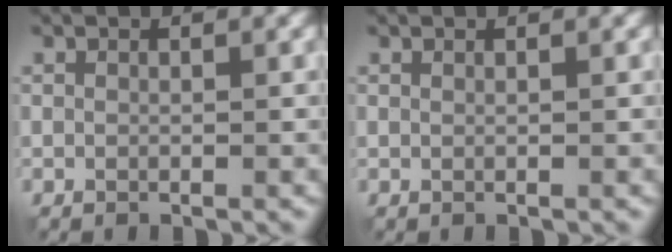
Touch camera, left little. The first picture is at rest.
{"total": 0.0}